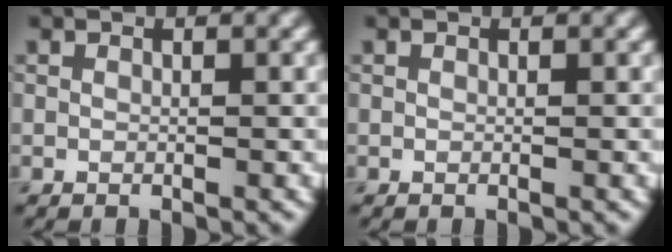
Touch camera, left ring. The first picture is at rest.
{"total": 0.0}